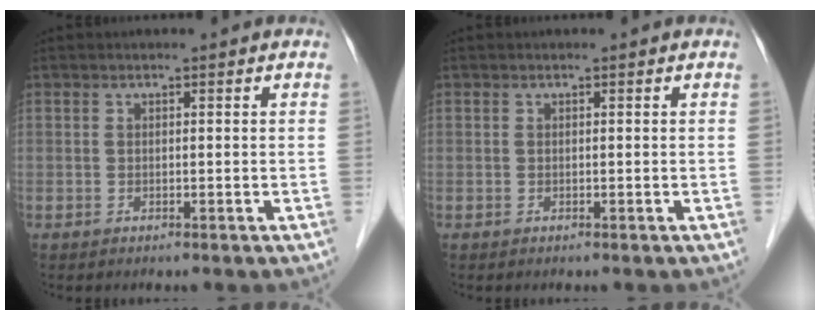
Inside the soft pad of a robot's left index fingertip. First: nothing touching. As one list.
[{"total": 0.0}]